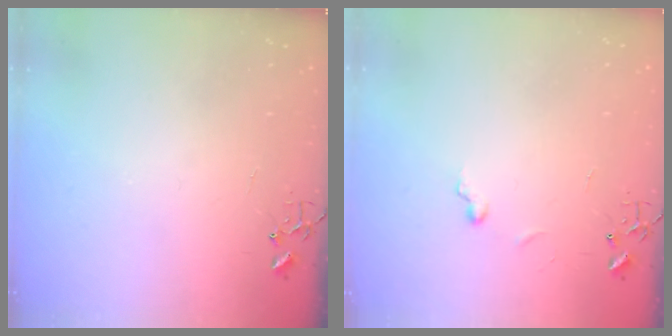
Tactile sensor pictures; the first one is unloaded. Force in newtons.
{"total": 4.3, "press": 4.3, "slide": 0.6}